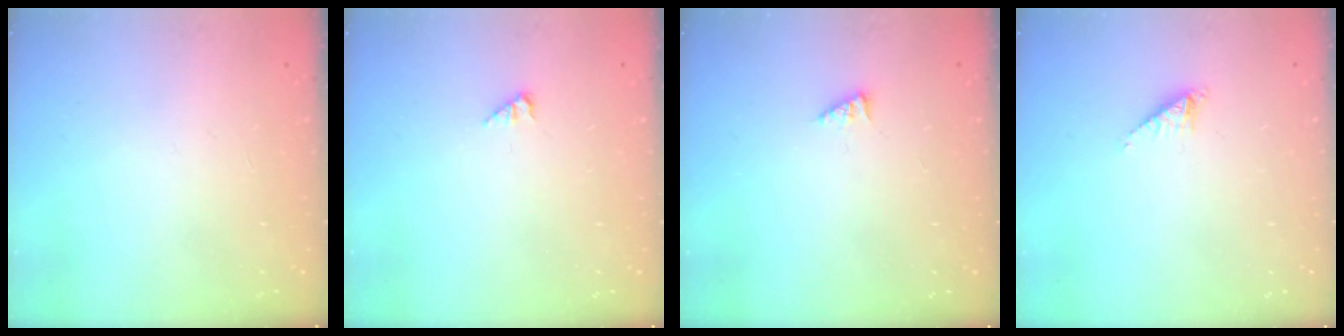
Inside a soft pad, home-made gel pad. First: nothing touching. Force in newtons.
{"total": 1.0, "press": 0.9, "slide": 0.2}
{"total": 1.6, "press": 1.5, "slide": 0.3}
{"total": 2.2, "press": 2.2, "slide": 0.3}